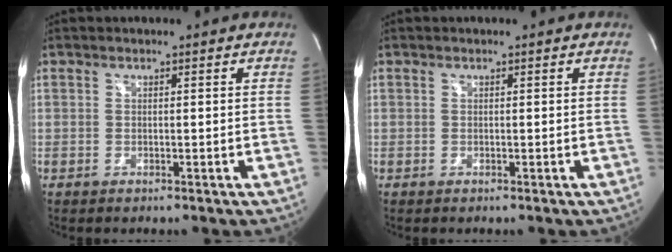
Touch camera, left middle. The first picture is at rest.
{"total": 0.0}